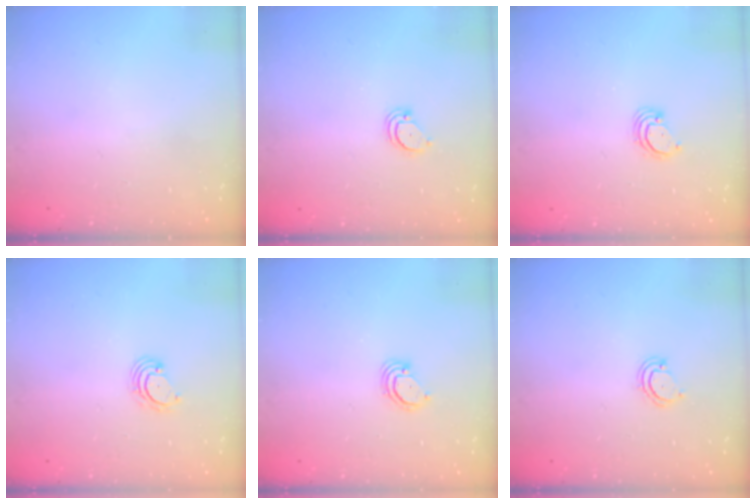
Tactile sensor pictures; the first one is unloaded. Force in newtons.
{"total": 2.1, "press": 2.1, "slide": 0.1}
{"total": 2.9, "press": 2.9, "slide": 0.3}
{"total": 3.8, "press": 3.8, "slide": 0.5}
{"total": 2.8, "press": 2.8, "slide": 0.3}
{"total": 3.9, "press": 3.9, "slide": 0.4}